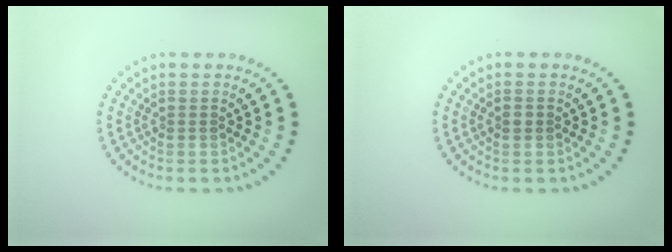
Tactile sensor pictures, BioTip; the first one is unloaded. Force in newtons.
{"total": 0.9, "press": 0.9, "slide": 0.0}